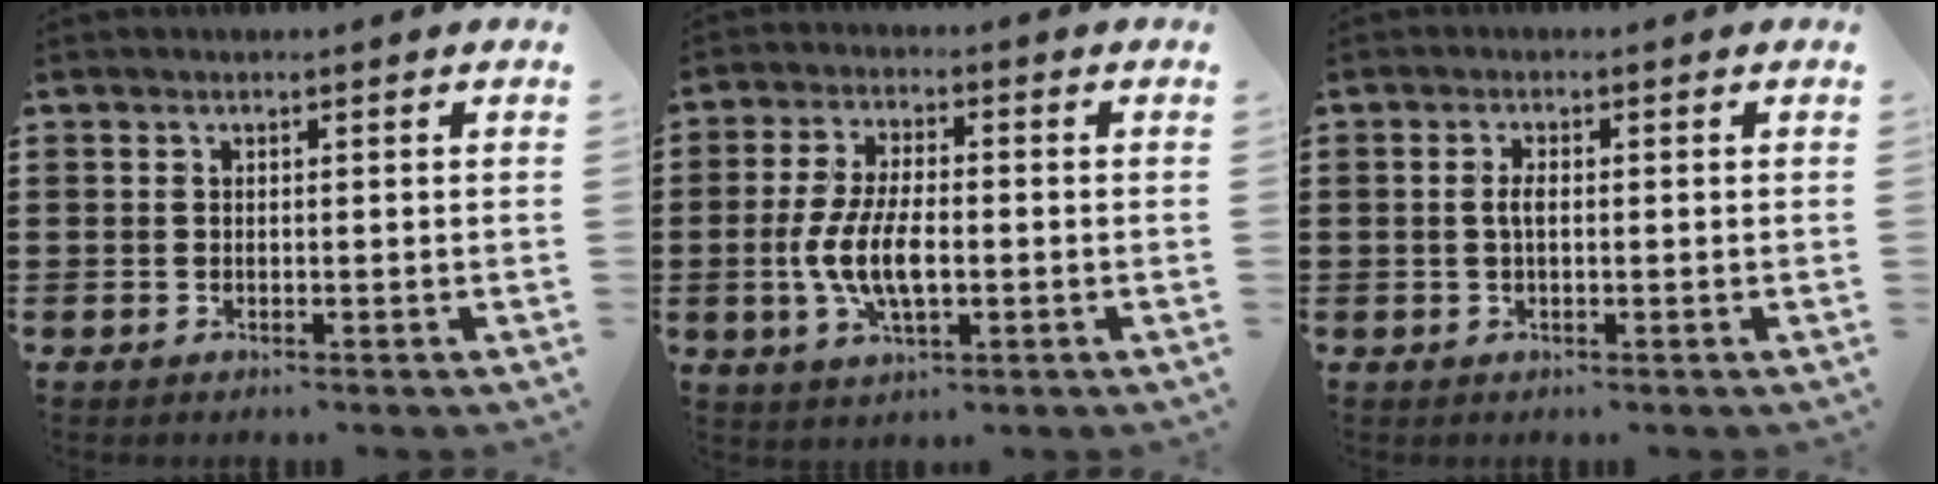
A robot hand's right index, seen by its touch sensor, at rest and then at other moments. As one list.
[{"total": 8.4, "force": [-1.5, 3.6, 7.5], "torque": [-0.163, -0.002, -0.032]}, {"total": 2.1, "force": [0.0, 0.8, 2.0], "torque": [-0.046, -0.001, -0.005]}]